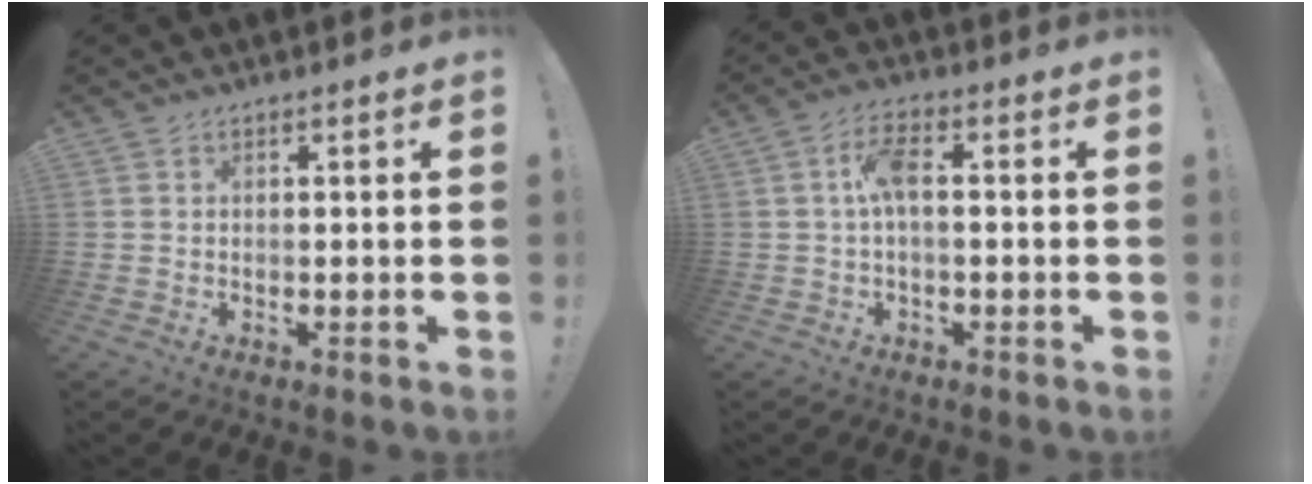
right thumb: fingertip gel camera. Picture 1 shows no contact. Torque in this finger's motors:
{"motor_torque": [0.96, 0.92, 0.70, 0.16, 0.32]}